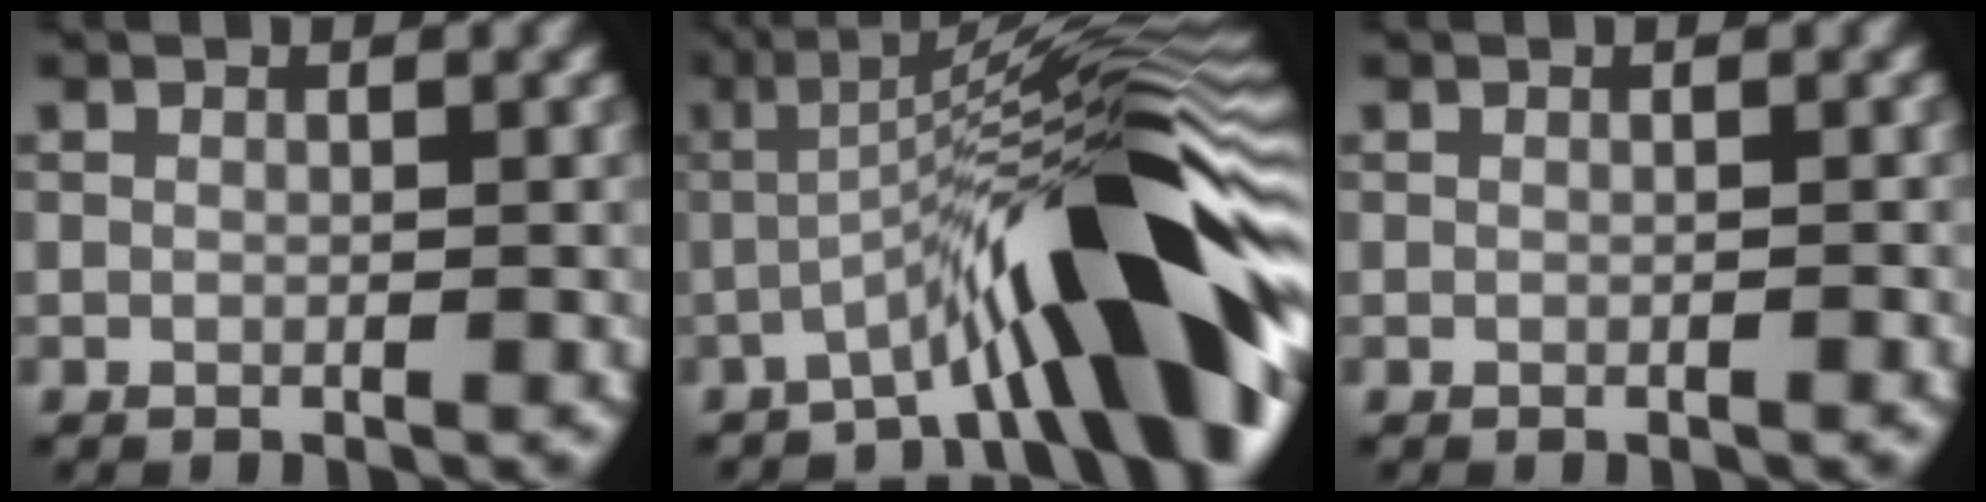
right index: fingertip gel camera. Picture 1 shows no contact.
{"total": 13.1, "force": [-4.9, 2.1, 12.0], "torque": [-0.160, 0.028, -0.086]}
{"total": 0.0}